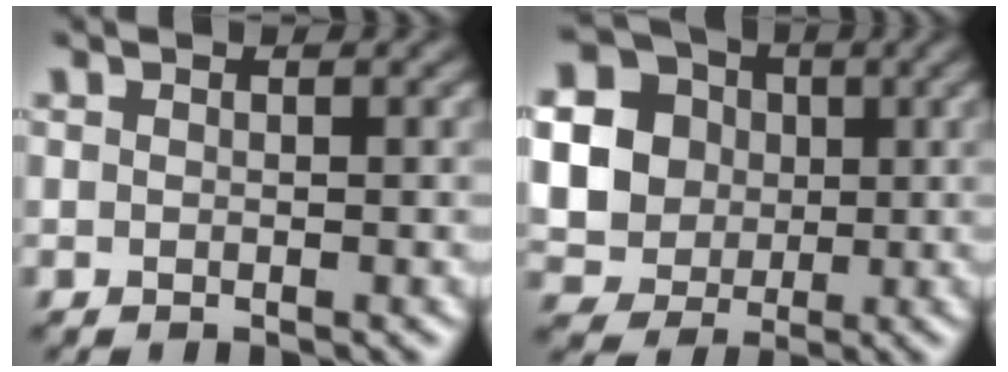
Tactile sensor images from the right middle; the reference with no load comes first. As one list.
[{"total": 15.5, "force": [2.0, 14.3, 5.7], "torque": [-0.181, 0.011, 0.028]}]